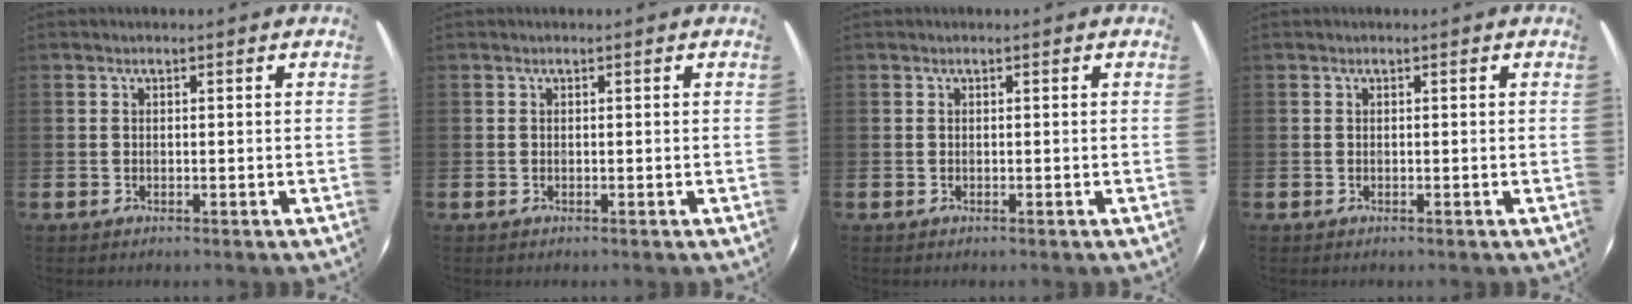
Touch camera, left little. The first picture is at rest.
{"total": 0.0}
{"total": 0.0}
{"total": 0.0}